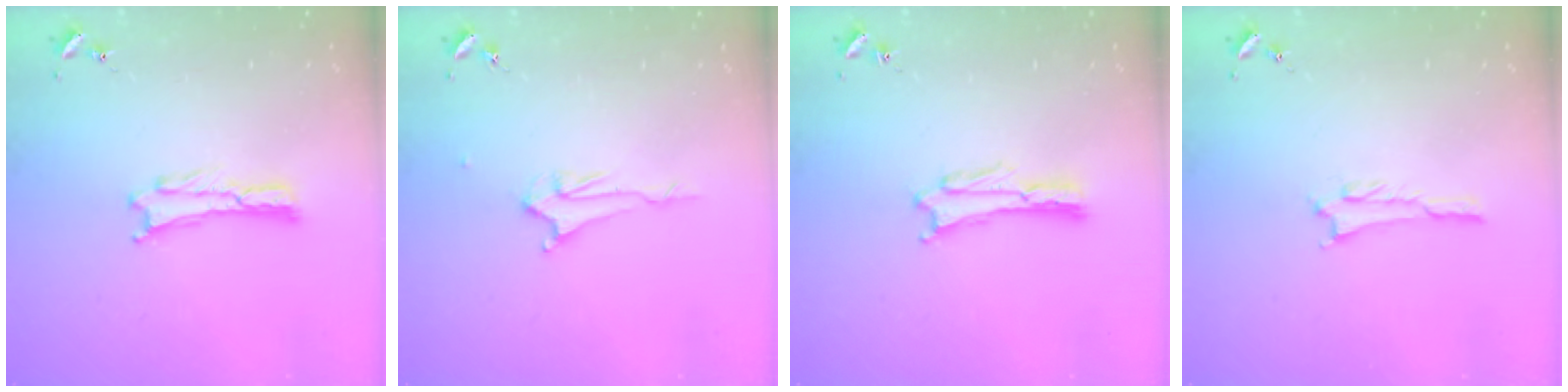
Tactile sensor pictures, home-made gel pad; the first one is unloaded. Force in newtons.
{"total": 2.2, "press": 2.2, "slide": 0.3}
{"total": 0.0}
{"total": 1.0, "press": 1.0, "slide": 0.2}